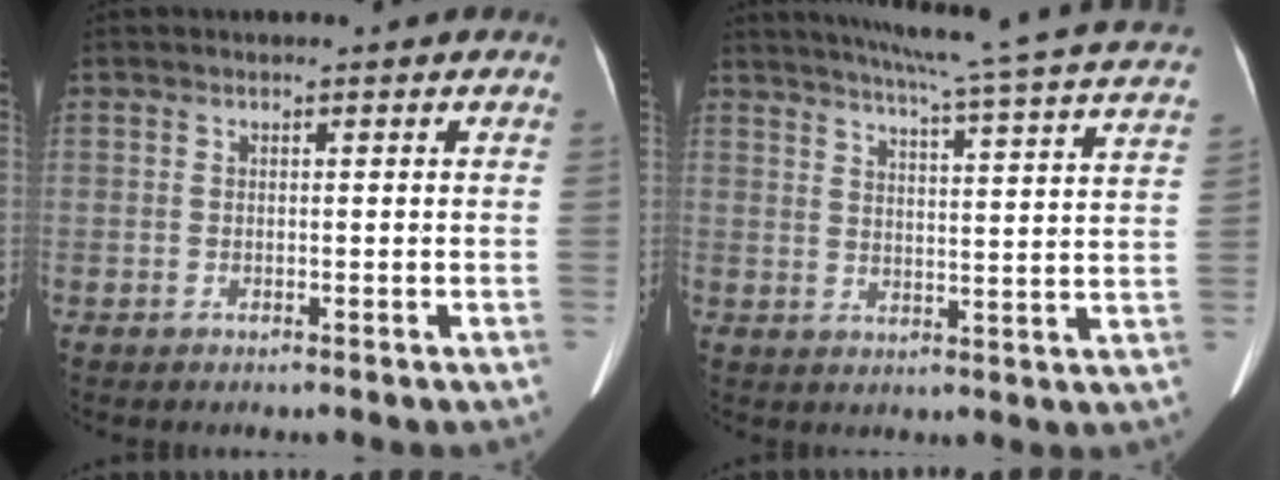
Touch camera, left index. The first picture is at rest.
{"total": 24.2, "force": [21.3, -0.5, 11.4], "torque": [-0.178, -0.042, 0.257]}